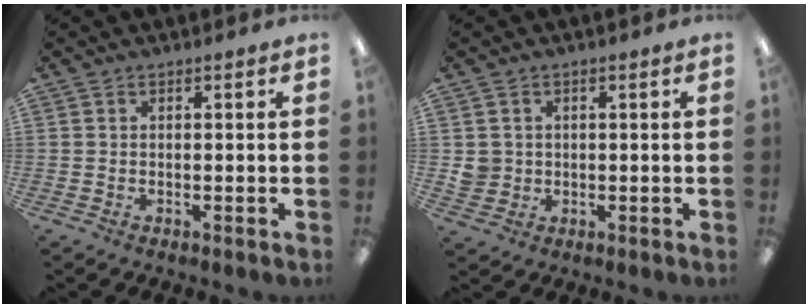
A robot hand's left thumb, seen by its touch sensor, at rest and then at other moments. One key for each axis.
{"total": 3.6, "fx": 0.5, "fy": 3.6, "fz": 0.3, "tx": -0.006, "ty": 0.006, "tz": 0.009}